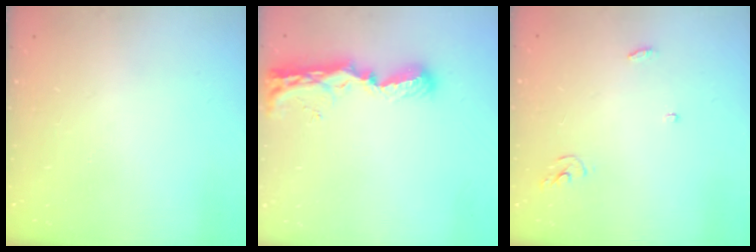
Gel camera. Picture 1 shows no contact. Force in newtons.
{"total": 8.6, "press": 8.5, "slide": 1.0}
{"total": 3.8, "press": 3.8, "slide": 0.4}